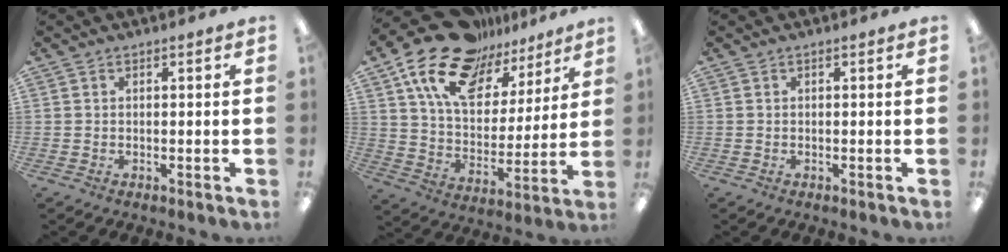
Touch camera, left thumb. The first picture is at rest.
{"total": 19.2, "force": [13.6, 9.8, 9.3], "torque": [-0.182, -0.077, 0.243]}
{"total": 0.0}